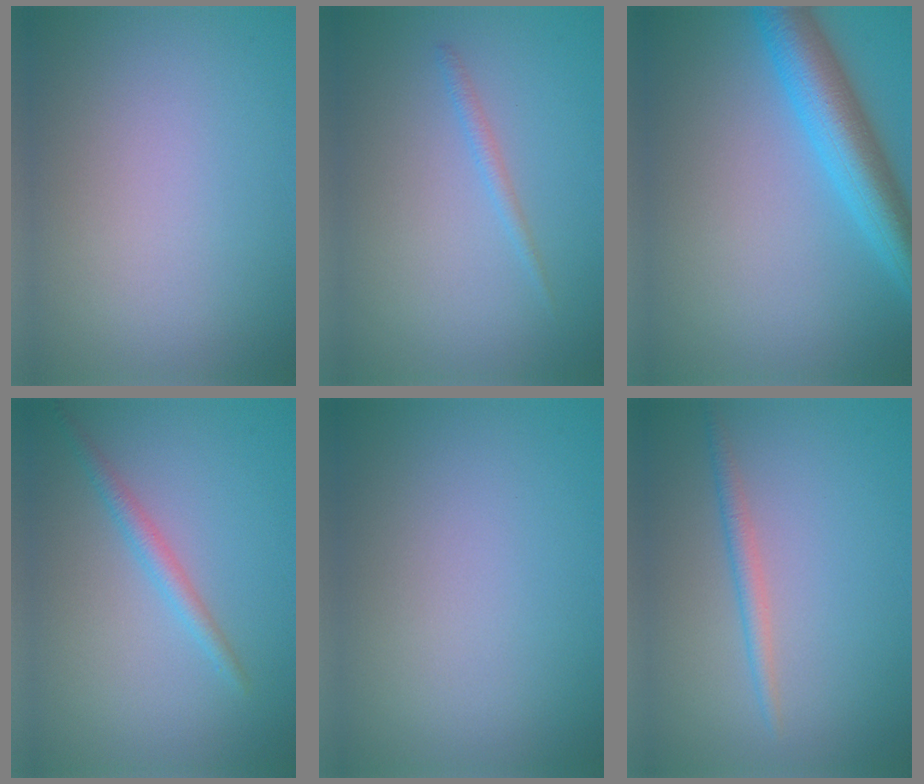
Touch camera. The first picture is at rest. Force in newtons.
{"total": 1.0, "press": 1.0, "slide": 0.1}
{"total": 6.7, "press": 6.7, "slide": 0.2}
{"total": 1.8, "press": 1.8, "slide": 0.1}
{"total": 0.0}
{"total": 1.7, "press": 1.7, "slide": 0.0}